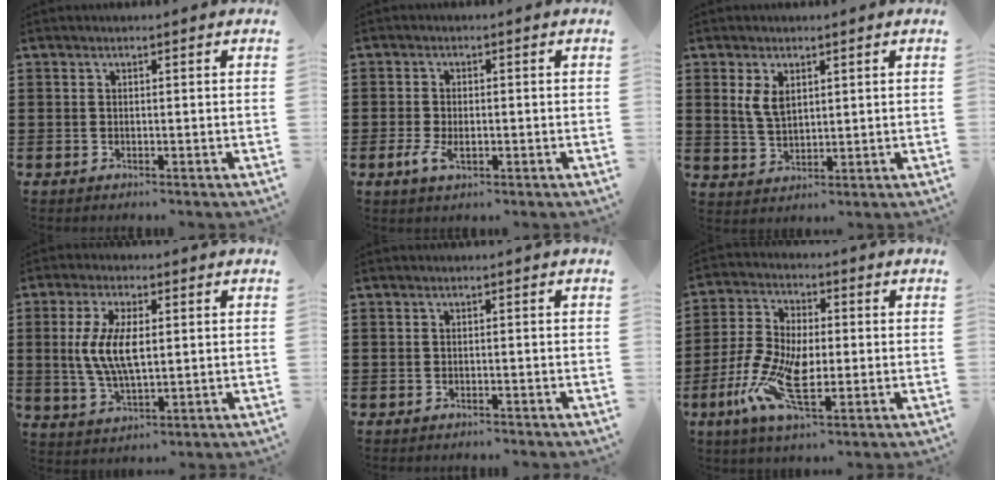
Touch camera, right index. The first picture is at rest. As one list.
[{"total": 3.0, "force": [-0.8, 1.6, 2.4], "torque": [-0.059, -0.004, -0.018]}, {"total": 3.8, "force": [1.5, 2.2, 2.7], "torque": [-0.061, 0.008, 0.027]}, {"total": 7.9, "force": [0.6, 3.4, 7.1], "torque": [-0.156, 0.004, 0.005]}, {"total": 0.8, "force": [-0.8, 0.2, 0.1], "torque": [-0.004, -0.001, -0.016]}, {"total": 10.0, "force": [-2.7, 4.8, 8.3], "torque": [-0.206, -0.013, -0.056]}]